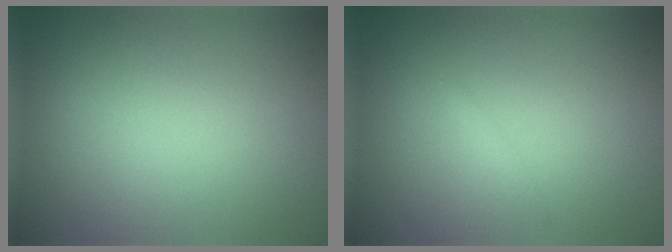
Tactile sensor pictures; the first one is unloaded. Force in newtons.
{"total": 0.5, "press": 0.5, "slide": 0.0}